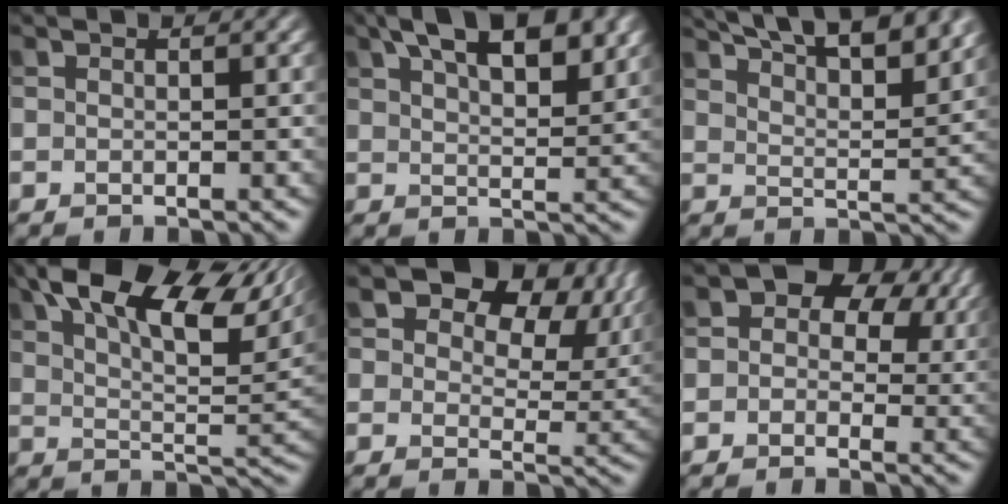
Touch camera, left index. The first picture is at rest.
{"total": 8.7, "force": [5.2, 3.4, 6.1], "torque": [-0.079, 0.022, 0.072]}
{"total": 12.4, "force": [9.3, 3.9, 7.2], "torque": [-0.074, 0.028, 0.092]}
{"total": 15.2, "force": [8.5, 5.9, 11.2], "torque": [-0.158, 0.032, 0.127]}
{"total": 10.6, "force": [5.1, 6.2, 6.8], "torque": [-0.095, 0.000, 0.082]}
{"total": 9.3, "force": [3.6, 6.4, 5.7], "torque": [-0.069, 0.029, 0.026]}